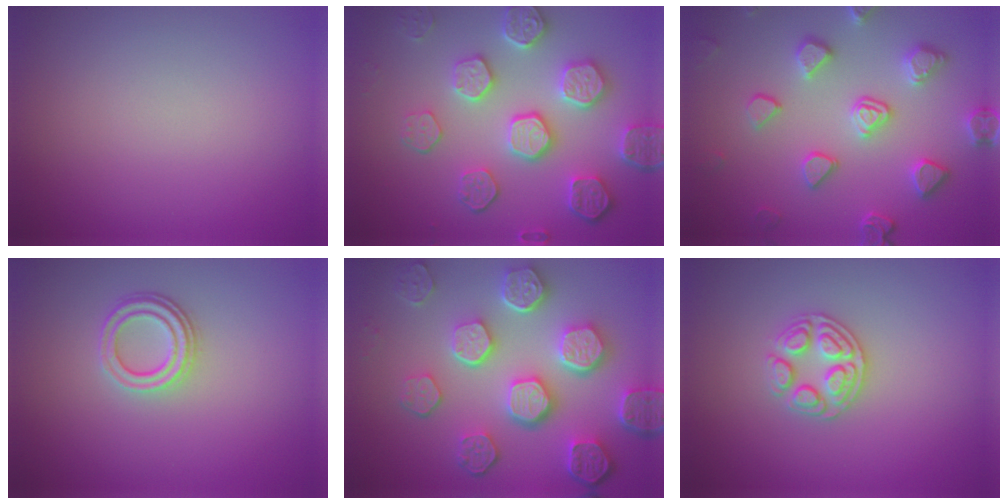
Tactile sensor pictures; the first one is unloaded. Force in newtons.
{"total": 6.1, "press": 5.3, "slide": 3.0}
{"total": 4.4, "press": 4.3, "slide": 0.6}
{"total": 2.8, "press": 2.3, "slide": 1.6}
{"total": 8.1, "press": 6.1, "slide": 5.3}
{"total": 2.9, "press": 2.7, "slide": 1.0}